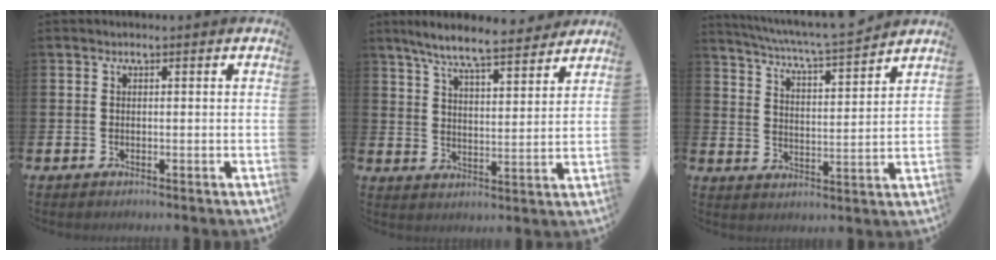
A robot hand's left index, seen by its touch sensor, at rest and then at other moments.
{"total": 7.8, "force": [7.2, 0.8, 3.0], "torque": [-0.079, -0.040, 0.124]}
{"total": 5.9, "force": [5.7, -0.2, 1.8], "torque": [-0.060, -0.047, 0.095]}